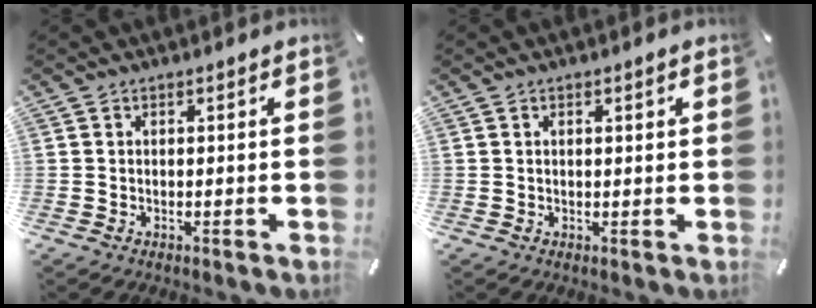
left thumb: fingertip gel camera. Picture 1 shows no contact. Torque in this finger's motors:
{"motor_torque": [-0.26, -0.58, 0.03, 0.12, 0.00]}